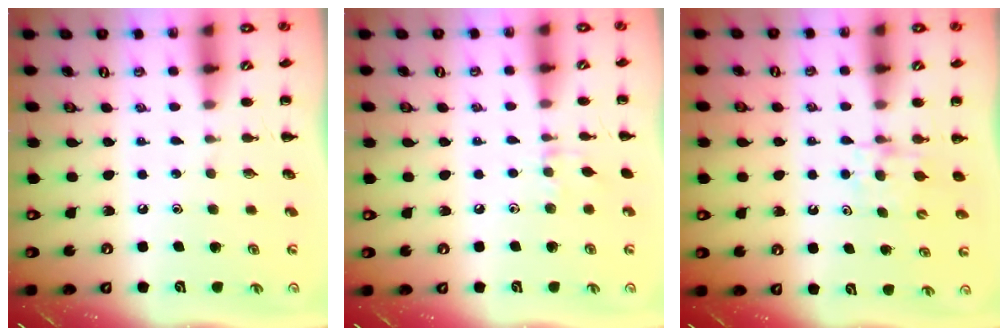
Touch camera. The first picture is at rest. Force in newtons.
{"total": 5.2, "press": 5.0, "slide": 1.3}
{"total": 4.1, "press": 3.9, "slide": 1.4}